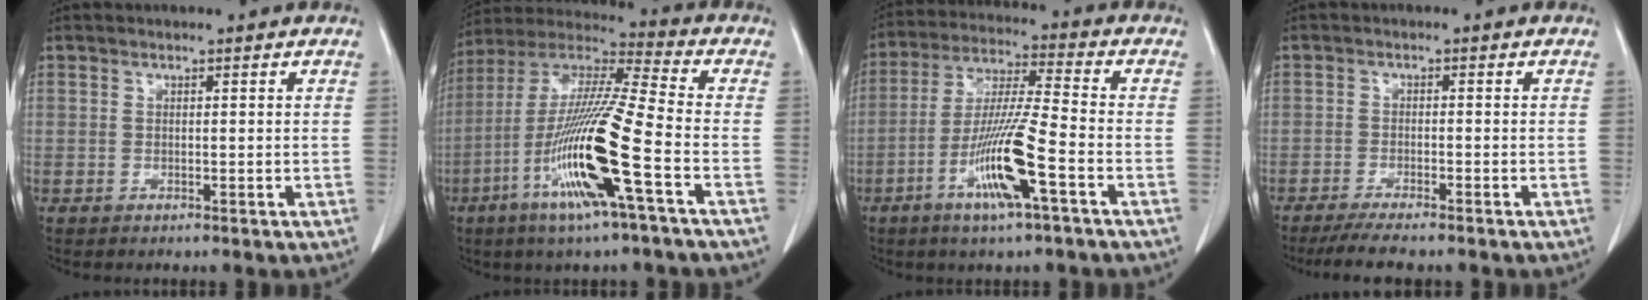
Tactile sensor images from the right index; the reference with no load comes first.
{"total": 18.3, "force": [-6.6, -0.2, 17.1], "torque": [-0.351, -0.021, -0.134]}
{"total": 12.4, "force": [-5.2, 0.1, 11.3], "torque": [-0.225, -0.011, -0.100]}
{"total": 6.4, "force": [-5.4, 0.5, 3.4], "torque": [-0.051, -0.014, -0.087]}